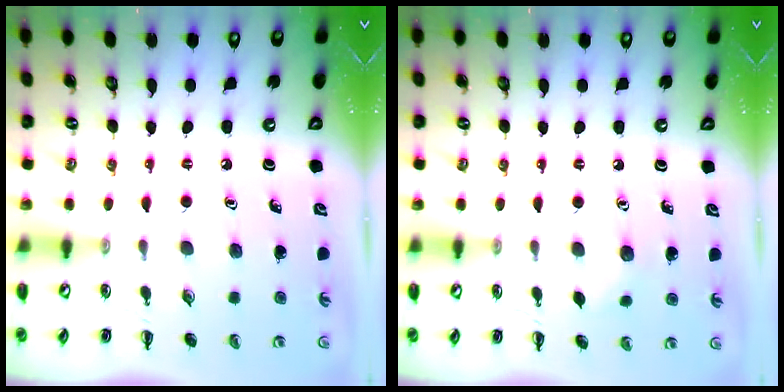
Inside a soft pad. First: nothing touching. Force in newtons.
{"total": 4.5, "press": 4.4, "slide": 1.0}